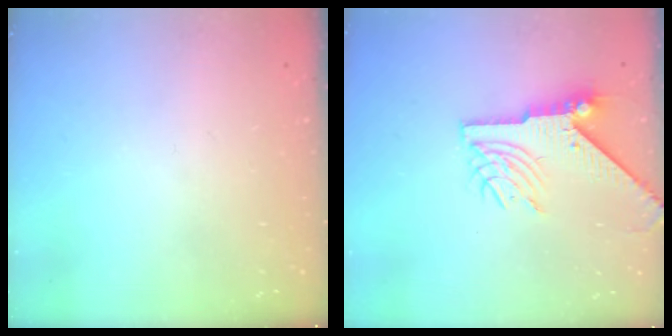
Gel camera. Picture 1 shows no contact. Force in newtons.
{"total": 8.2, "press": 8.1, "slide": 1.1}